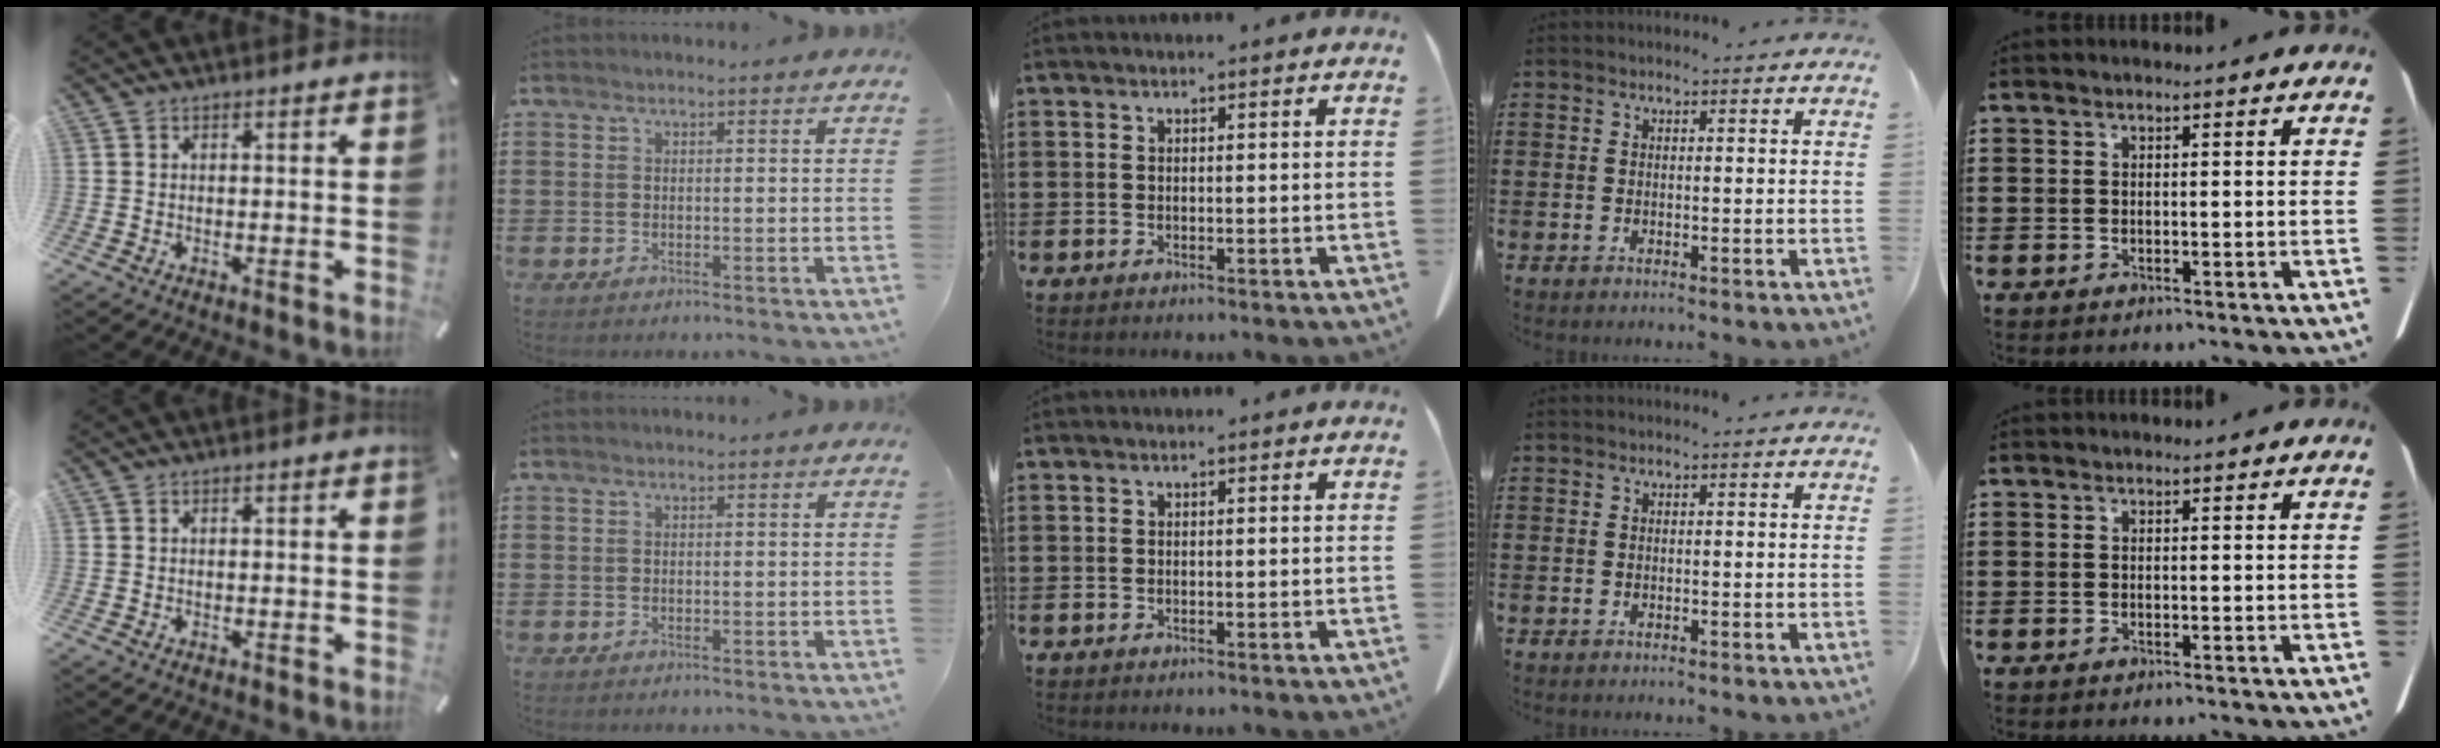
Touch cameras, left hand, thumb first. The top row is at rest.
{}